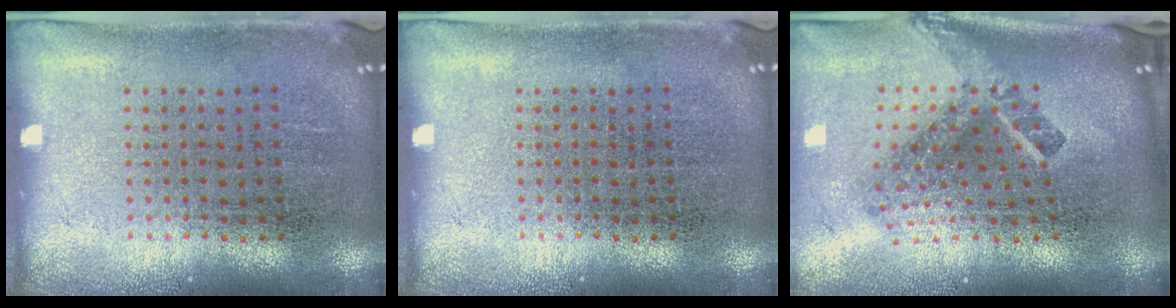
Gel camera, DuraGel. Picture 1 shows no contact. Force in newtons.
{"total": 0.0}
{"total": 2.7, "press": 1.6, "slide": 2.1}